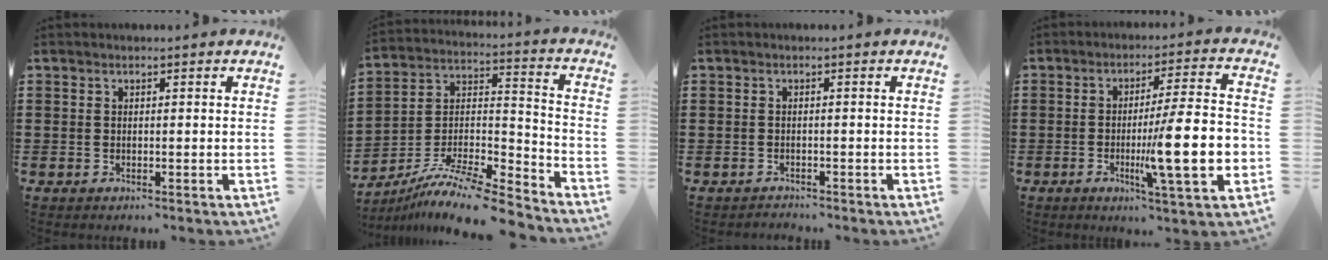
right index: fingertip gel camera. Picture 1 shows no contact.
{"total": 10.9, "force": [-9.4, 1.3, 5.4], "torque": [-0.094, 0.020, -0.187]}
{"total": 1.0, "force": [-1.0, 0.4, -0.2], "torque": [0.000, 0.004, -0.023]}
{"total": 14.5, "force": [-3.1, 2.1, 14.0], "torque": [-0.220, -0.014, -0.057]}